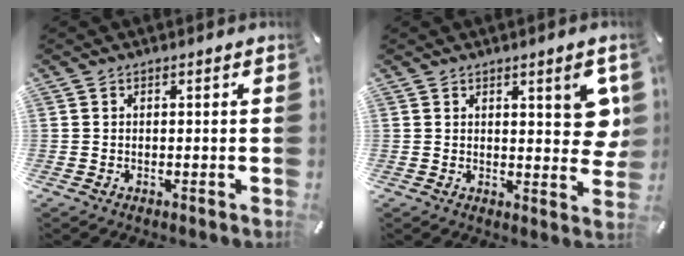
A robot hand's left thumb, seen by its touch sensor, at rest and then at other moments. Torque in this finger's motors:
{"motor_torque": [0.48, -0.20, 0.27, 0.13, 0.05]}